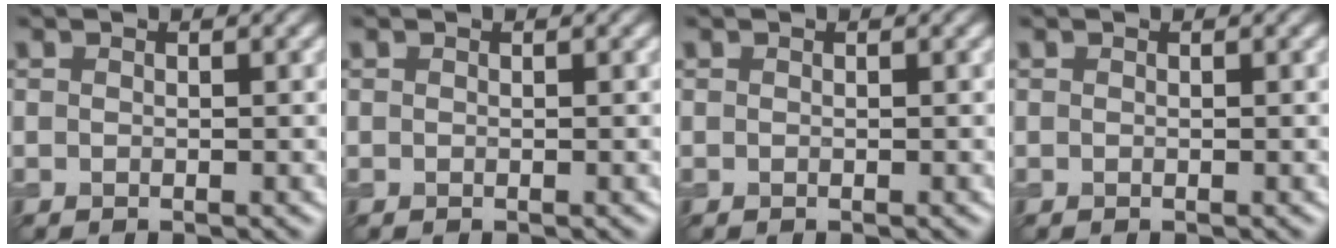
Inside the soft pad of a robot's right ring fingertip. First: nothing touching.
{"total": 0.0}
{"total": 0.0}
{"total": 0.0}